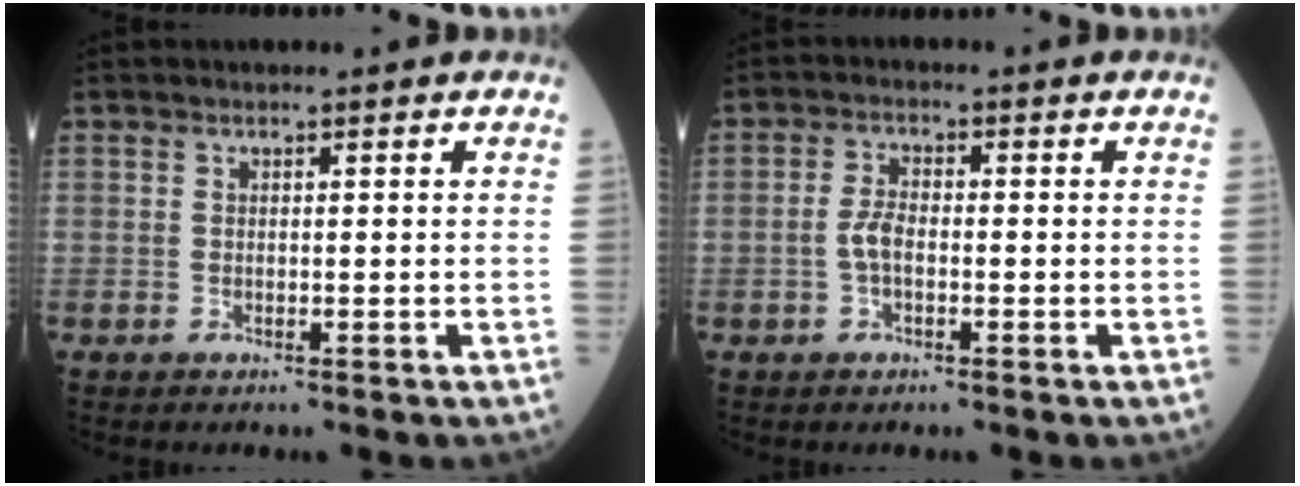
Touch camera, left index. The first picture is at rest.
{"total": 3.1, "force": [-0.9, 1.4, 2.6], "torque": [-0.058, 0.005, -0.020]}